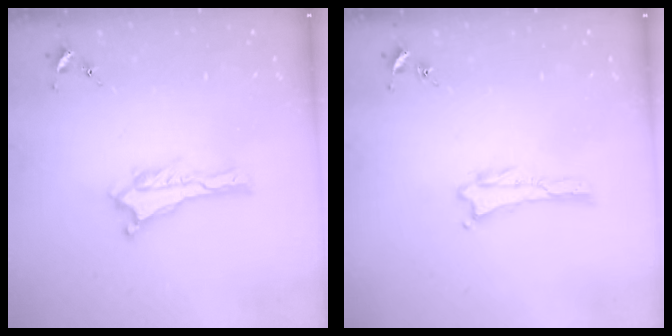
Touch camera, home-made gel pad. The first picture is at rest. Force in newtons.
{"total": 0.0}